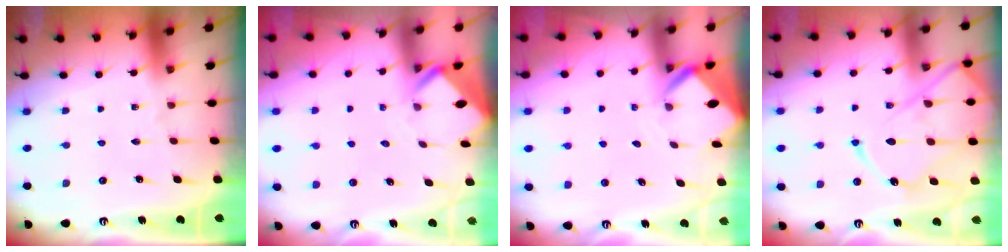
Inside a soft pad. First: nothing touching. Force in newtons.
{"total": 2.8, "press": 2.8, "slide": 0.2}
{"total": 3.3, "press": 3.3, "slide": 0.2}
{"total": 17.6, "press": 17.5, "slide": 1.7}